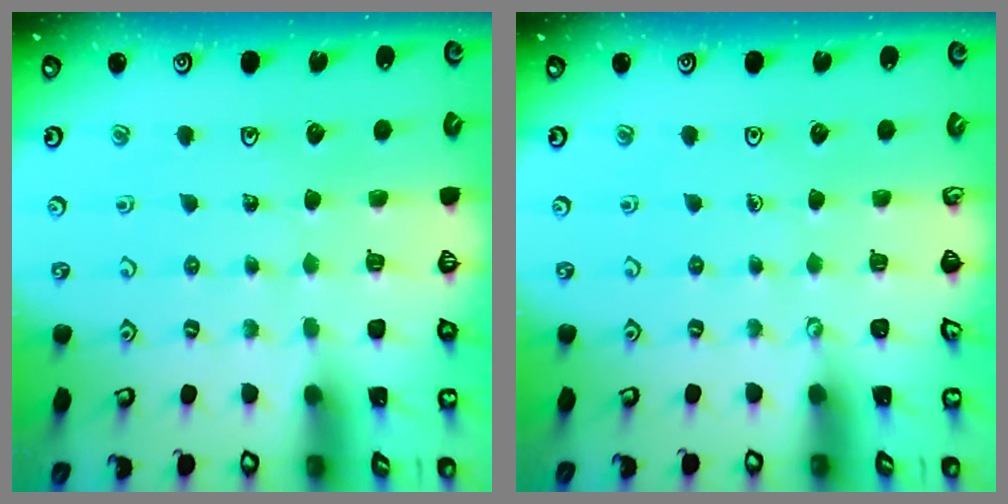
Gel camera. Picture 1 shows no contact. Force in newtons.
{"total": 0.0}